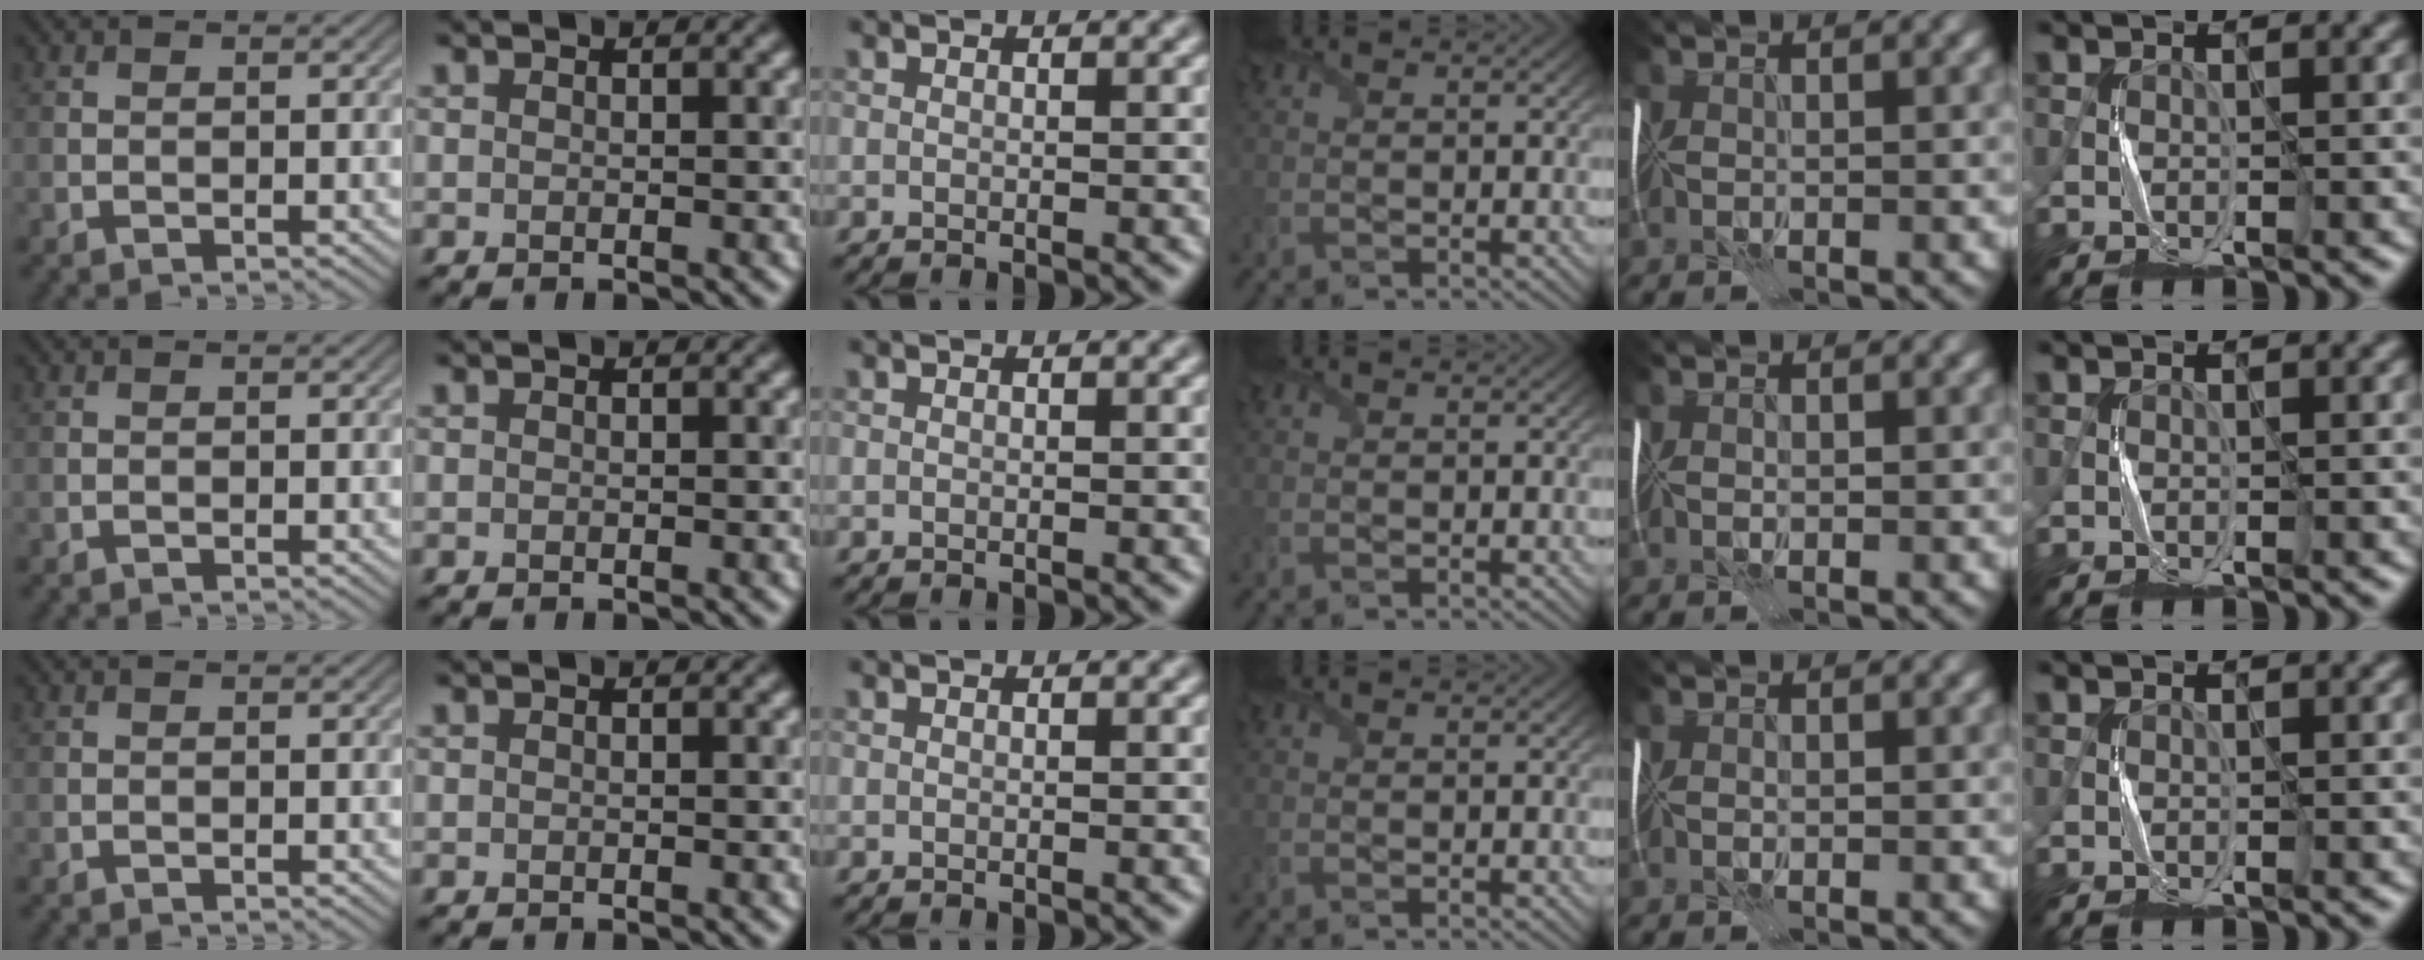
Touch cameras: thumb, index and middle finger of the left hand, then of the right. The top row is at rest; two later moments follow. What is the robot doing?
{"motion": "fold", "object": "plastic wrap"}